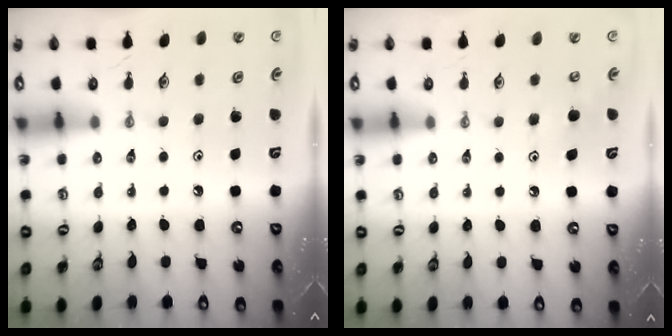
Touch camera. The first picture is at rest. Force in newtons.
{"total": 5.5, "press": 5.5, "slide": 0.5}